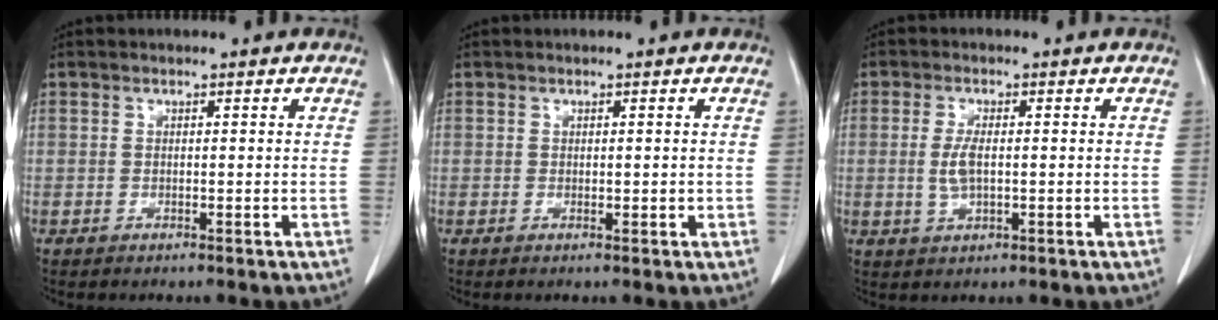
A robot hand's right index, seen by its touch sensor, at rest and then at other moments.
{"total": 0.8, "force": [0.0, 0.5, 0.6], "torque": [-0.008, -0.002, 0.002]}
{"total": 3.7, "force": [-0.2, 1.3, 3.5], "torque": [-0.081, -0.003, -0.002]}